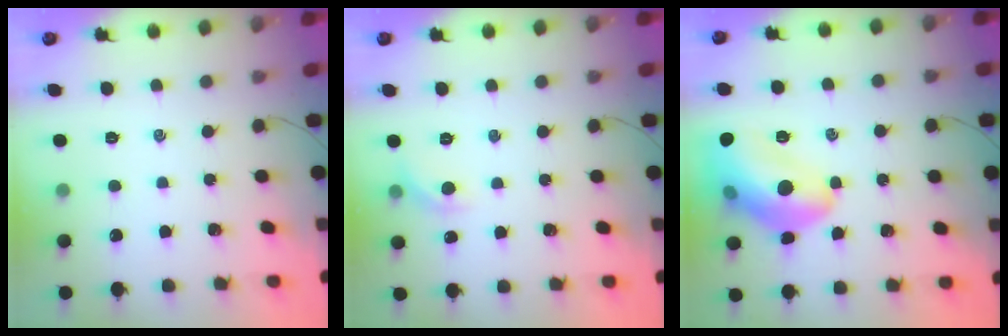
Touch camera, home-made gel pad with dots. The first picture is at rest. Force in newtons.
{"total": 5.2, "press": 5.0, "slide": 1.5}
{"total": 17.3, "press": 17.2, "slide": 2.1}